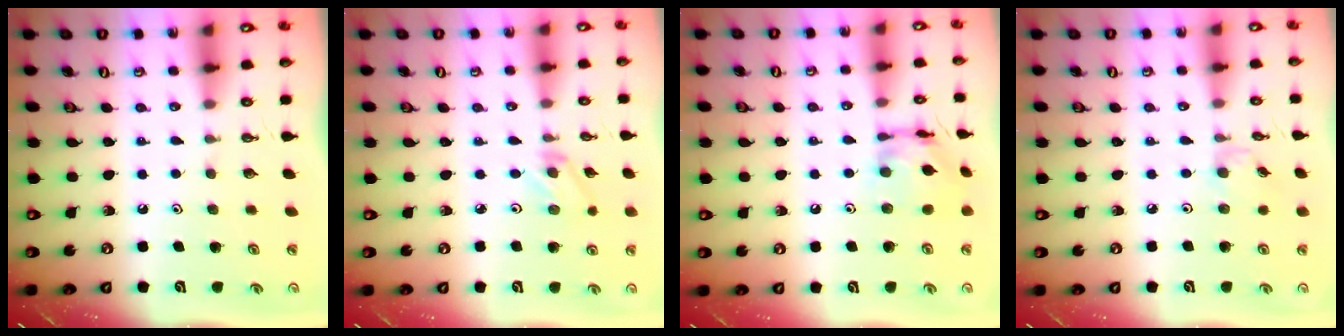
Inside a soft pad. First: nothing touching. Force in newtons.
{"total": 2.6, "press": 2.6, "slide": 0.4}
{"total": 11.8, "press": 11.8, "slide": 1.0}
{"total": 1.9, "press": 1.9, "slide": 0.4}